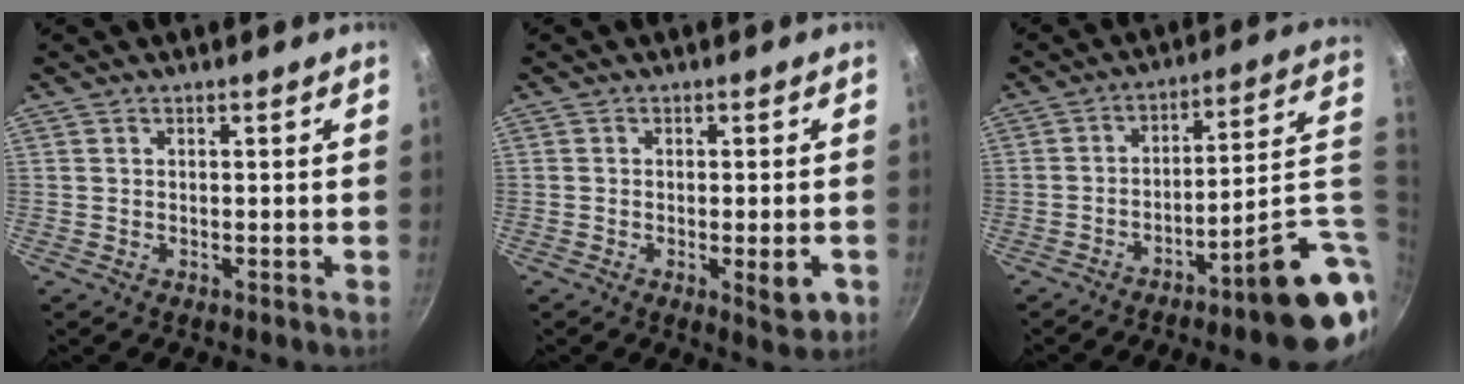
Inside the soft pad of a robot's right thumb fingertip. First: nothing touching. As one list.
[{"total": 5.2, "force": [-1.6, 1.6, 4.7], "torque": [-0.057, -0.002, -0.020]}, {"total": 18.2, "force": [-4.7, 5.0, 16.8], "torque": [-0.190, 0.035, -0.060]}]